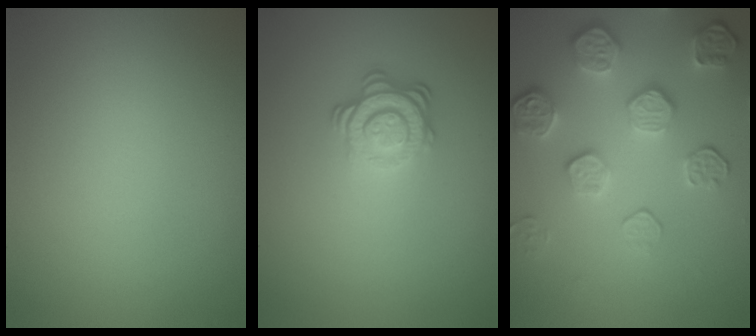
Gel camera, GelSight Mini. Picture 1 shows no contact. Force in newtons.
{"total": 3.7, "press": 2.7, "slide": 2.5}
{"total": 5.4, "press": 4.2, "slide": 3.3}